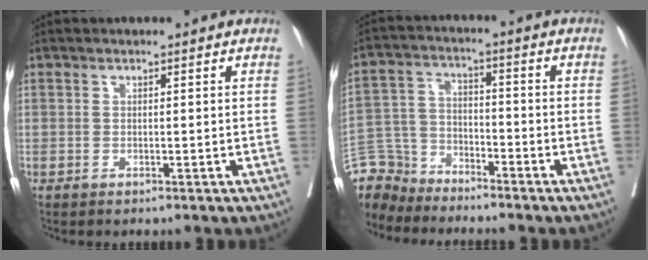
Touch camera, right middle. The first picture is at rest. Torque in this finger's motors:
{"motor_torque": [0.38, -0.25, 0.02, -0.09]}